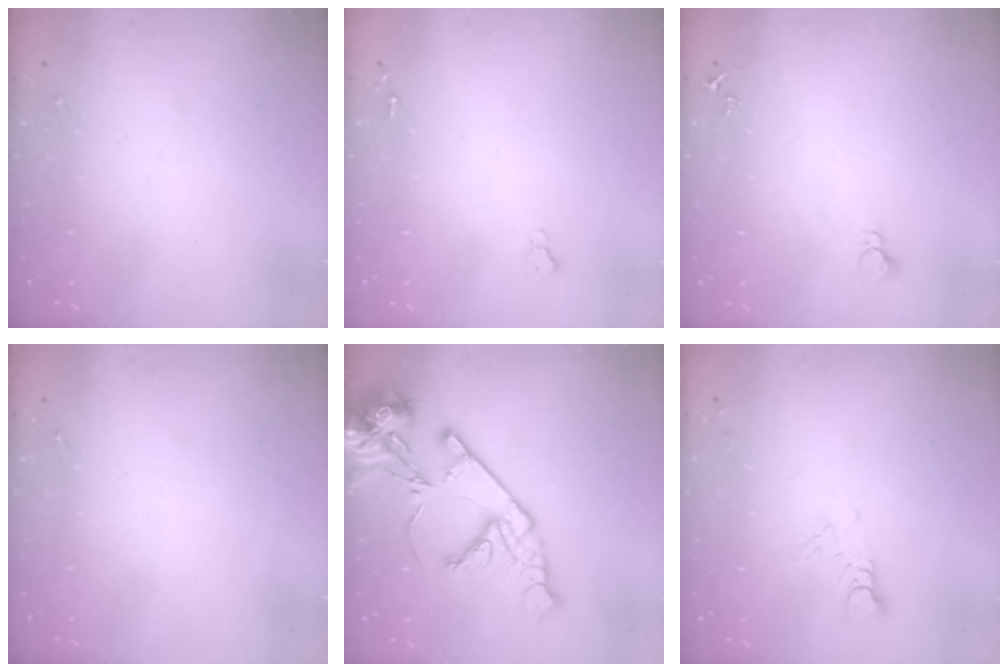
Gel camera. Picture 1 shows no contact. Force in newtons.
{"total": 2.6, "press": 2.5, "slide": 0.3}
{"total": 2.7, "press": 2.7, "slide": 0.2}
{"total": 0.0}
{"total": 20.6, "press": 20.5, "slide": 2.7}
{"total": 2.9, "press": 2.9, "slide": 0.2}